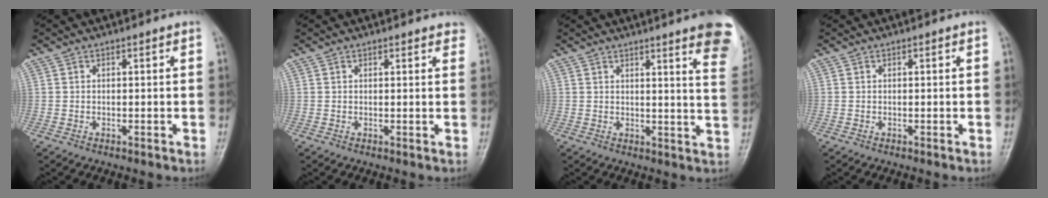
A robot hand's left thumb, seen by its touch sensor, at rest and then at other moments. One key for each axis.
{"total": 2.7, "fx": 2.4, "fy": 0.9, "fz": 0.8, "tx": 0.008, "ty": -0.005, "tz": 0.016}
{"total": 12.7, "fx": 8.5, "fy": 1.4, "fz": 9.3, "tx": -0.088, "ty": -0.039, "tz": 0.081}
{"total": 0.0}